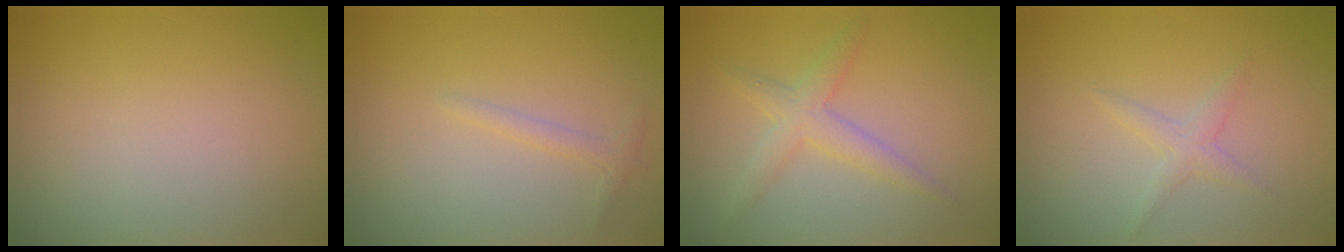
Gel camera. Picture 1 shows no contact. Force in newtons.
{"total": 0.9, "press": 0.9, "slide": 0.1}
{"total": 2.5, "press": 2.5, "slide": 0.1}
{"total": 1.3, "press": 1.3, "slide": 0.1}